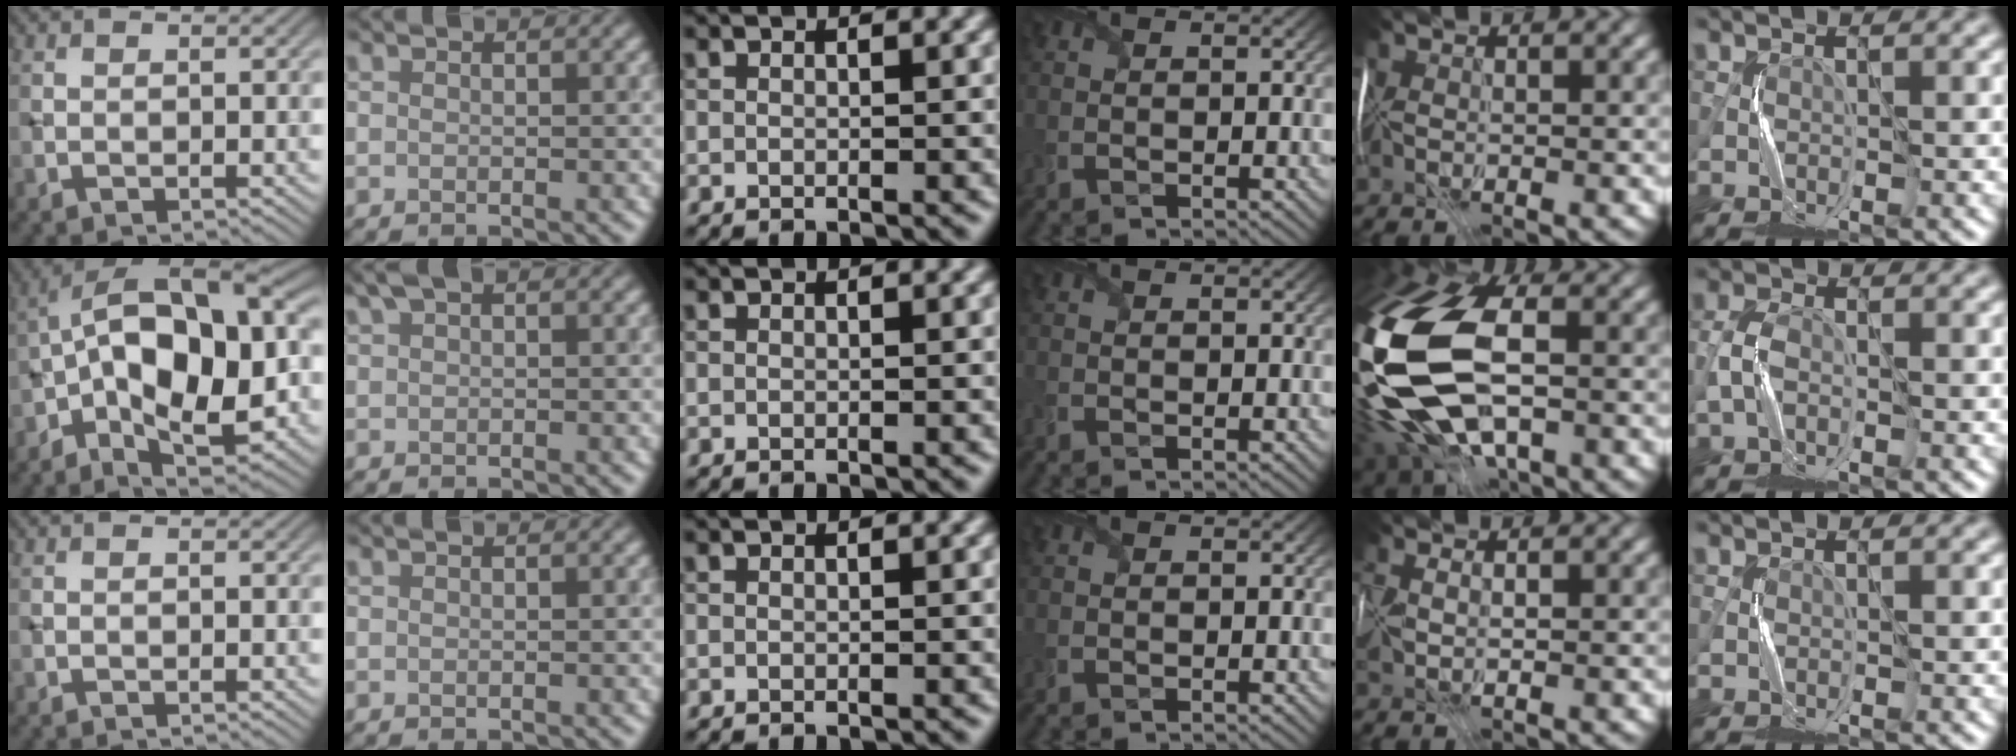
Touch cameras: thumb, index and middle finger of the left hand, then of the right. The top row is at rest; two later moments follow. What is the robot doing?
{"motion": "fold", "object": "map"}